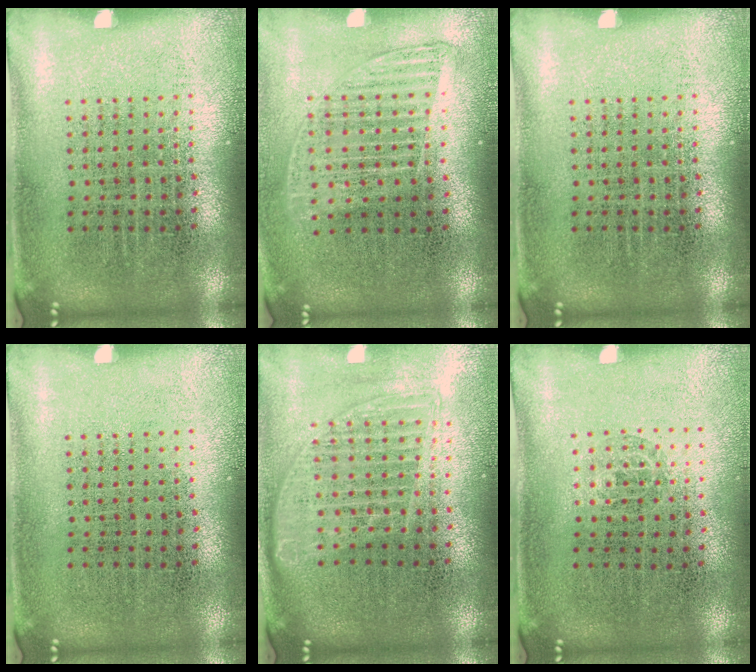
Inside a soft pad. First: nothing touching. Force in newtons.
{"total": 1.3, "press": 1.1, "slide": 0.6}
{"total": 0.0}
{"total": 0.0}
{"total": 1.6, "press": 1.4, "slide": 0.7}
{"total": 0.5, "press": 0.3, "slide": 0.4}